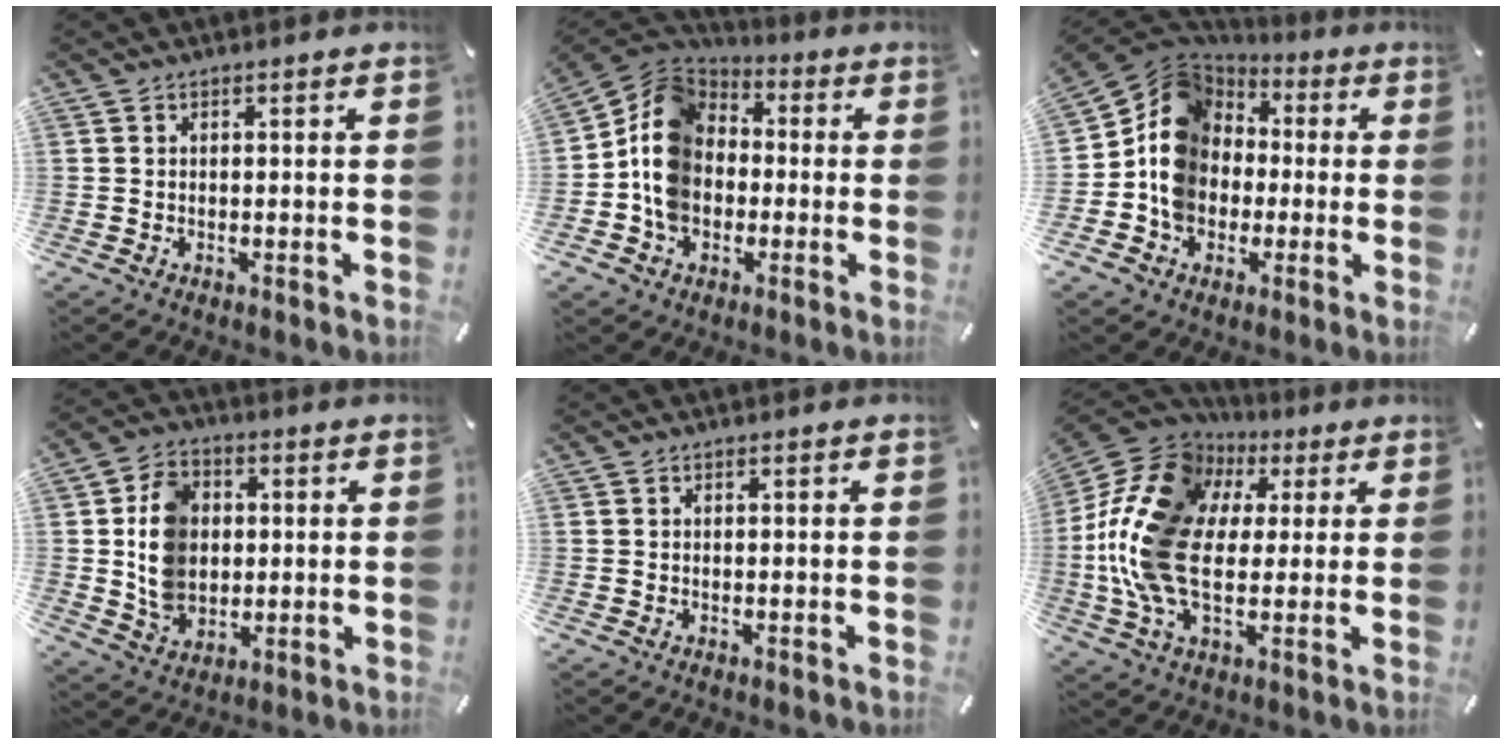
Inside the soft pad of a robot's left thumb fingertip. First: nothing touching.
{"total": 12.8, "force": [-2.3, 11.0, 6.0], "torque": [-0.140, 0.030, -0.044]}
{"total": 13.6, "force": [-1.7, 12.4, 5.3], "torque": [-0.138, 0.009, -0.034]}
{"total": 11.6, "force": [0.8, 9.7, 6.2], "torque": [-0.125, 0.010, 0.015]}
{"total": 0.0}
{"total": 19.0, "force": [0.0, 13.8, 13.1], "torque": [-0.306, 0.003, -0.007]}